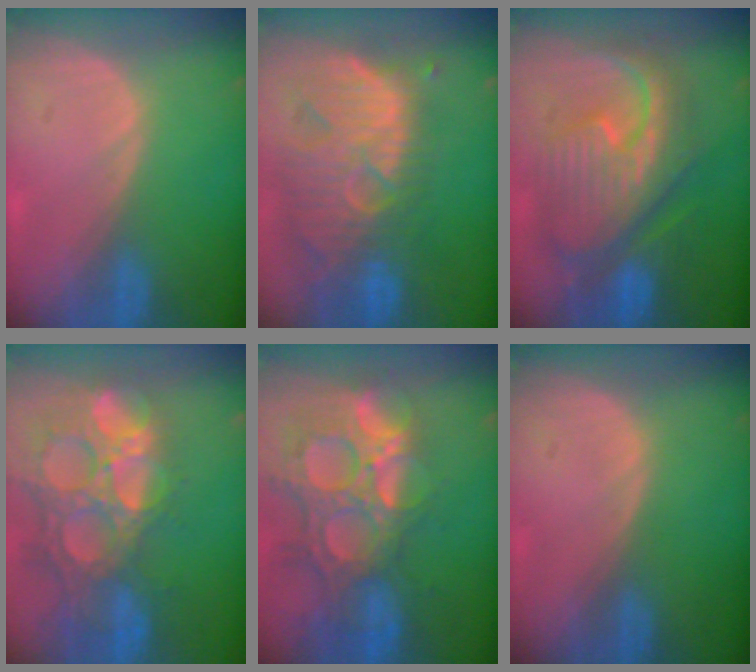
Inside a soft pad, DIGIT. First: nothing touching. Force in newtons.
{"total": 13.0, "press": 11.3, "slide": 6.5}
{"total": 12.2, "press": 12.1, "slide": 1.2}
{"total": 14.9, "press": 12.3, "slide": 8.3}
{"total": 14.7, "press": 12.2, "slide": 8.1}
{"total": 0.0}